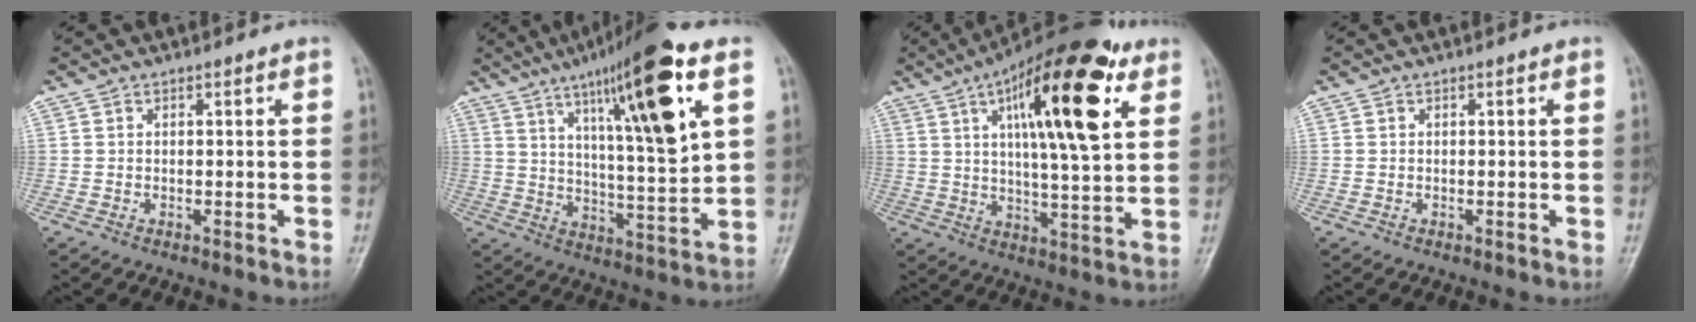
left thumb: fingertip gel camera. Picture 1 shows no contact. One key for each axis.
{"total": 20.3, "fx": 9.1, "fy": 3.4, "fz": 17.8, "tx": -0.268, "ty": -0.025, "tz": 0.146}
{"total": 21.7, "fx": 8.6, "fy": 6.5, "fz": 18.8, "tx": -0.269, "ty": -0.016, "tz": 0.128}
{"total": 0.0}